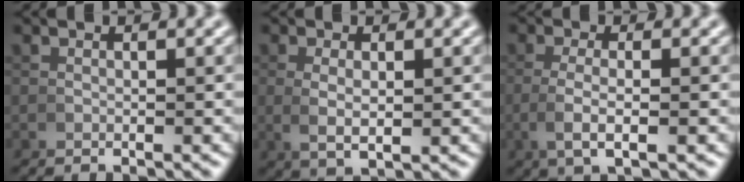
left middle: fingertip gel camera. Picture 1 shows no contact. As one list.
[{"total": 2.5, "force": [0.4, 1.0, 2.3], "torque": [-0.047, -0.010, 0.019]}, {"total": 3.1, "force": [-0.4, 0.7, 3.0], "torque": [-0.068, -0.008, -0.002]}]